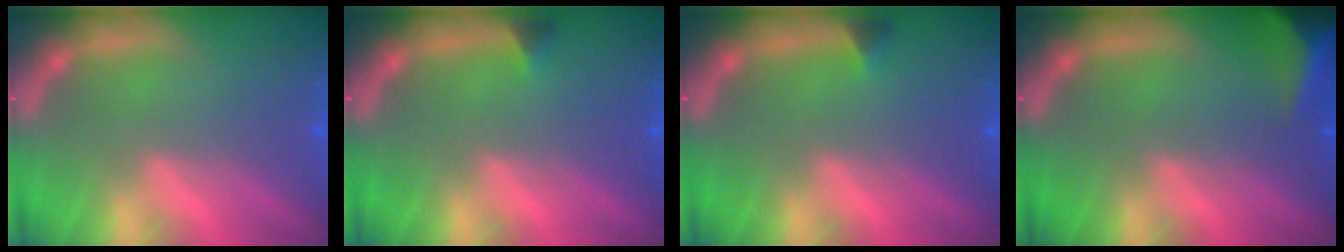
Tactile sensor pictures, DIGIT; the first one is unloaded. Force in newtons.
{"total": 0.9}
{"total": 0.9}
{"total": 8.5}